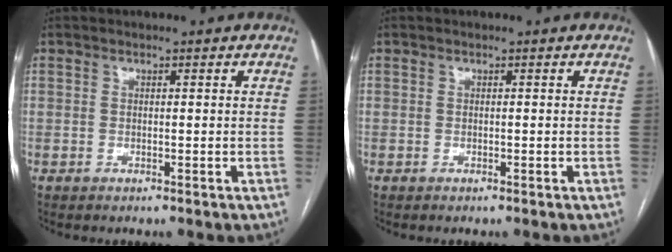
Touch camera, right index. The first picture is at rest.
{"total": 0.0}